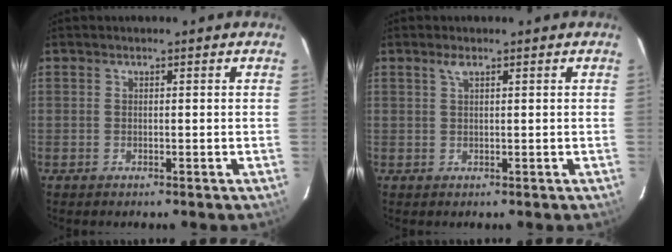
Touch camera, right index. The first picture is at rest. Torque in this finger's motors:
{"motor_torque": [0.14, -0.01, 0.03, 0.03]}